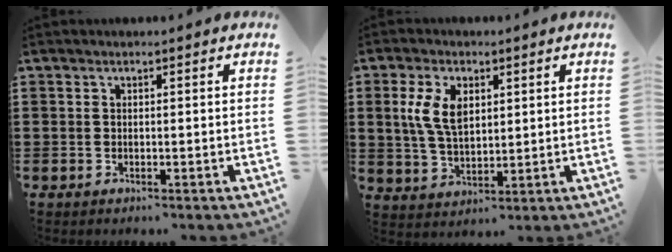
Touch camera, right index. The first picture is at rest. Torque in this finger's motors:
{"motor_torque": [1.25, 0.89, 0.28, 0.21]}